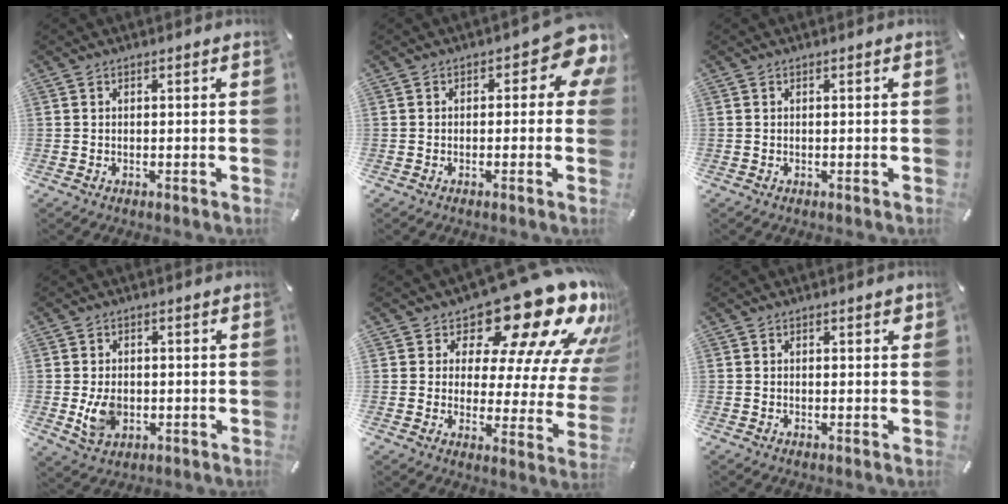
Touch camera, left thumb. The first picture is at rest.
{"total": 7.5, "force": [2.3, 3.7, 6.1], "torque": [-0.069, -0.017, 0.034]}
{"total": 0.0}
{"total": 6.4, "force": [-0.7, 4.8, 4.2], "torque": [-0.082, -0.006, -0.014]}
{"total": 22.1, "force": [15.3, 9.1, 13.1], "torque": [-0.162, -0.126, 0.245]}
{"total": 0.9, "force": [0.4, 0.5, 0.6], "torque": [-0.005, 0.000, 0.005]}